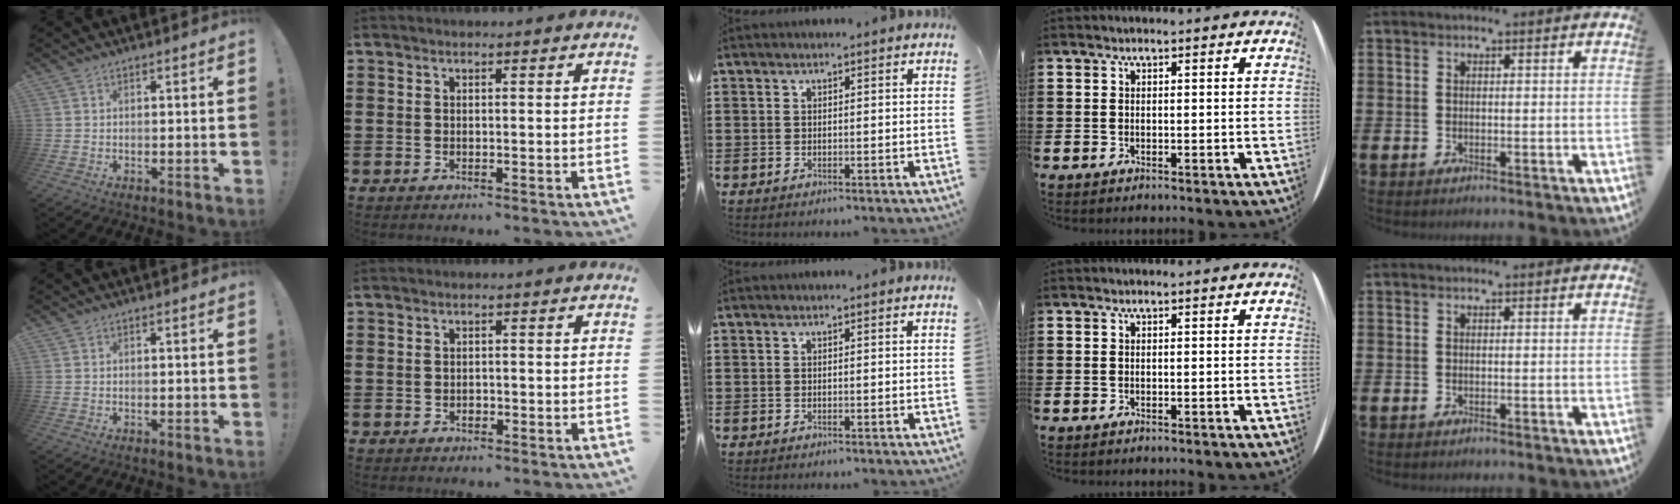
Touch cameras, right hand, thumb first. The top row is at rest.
{"index": {"total": 0.8, "force": [-0.2, 0.6, 0.4], "torque": [-0.010, 0.002, -0.004]}}